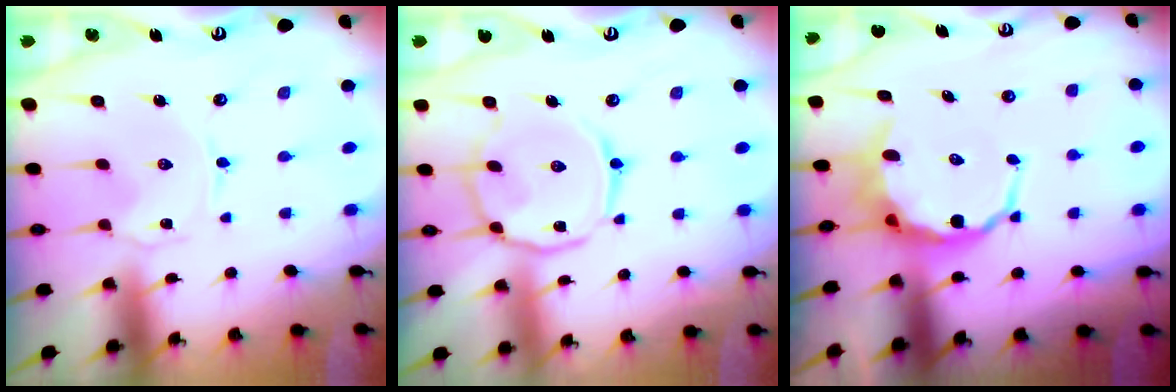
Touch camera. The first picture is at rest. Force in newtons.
{"total": 12.4, "press": 12.4, "slide": 0.8}
{"total": 8.3, "press": 8.0, "slide": 2.1}